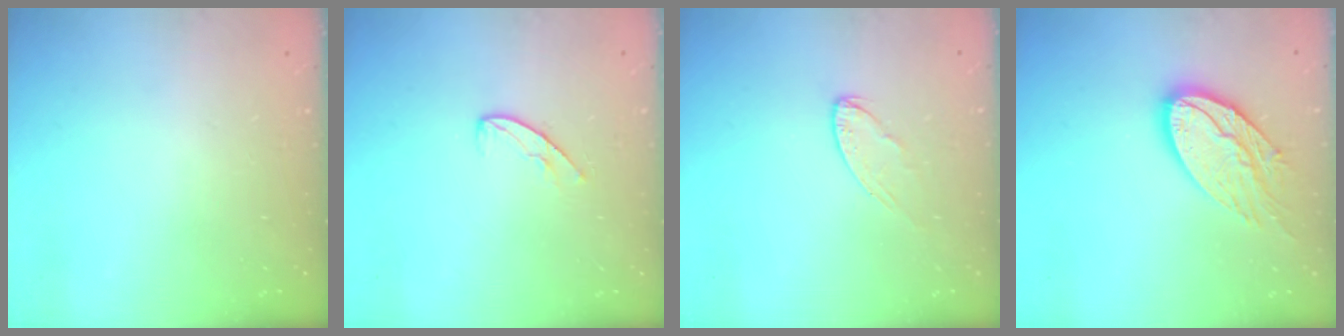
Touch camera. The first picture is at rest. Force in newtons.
{"total": 6.4, "press": 6.4, "slide": 0.5}
{"total": 6.1, "press": 6.0, "slide": 0.6}
{"total": 16.2, "press": 16.1, "slide": 1.2}